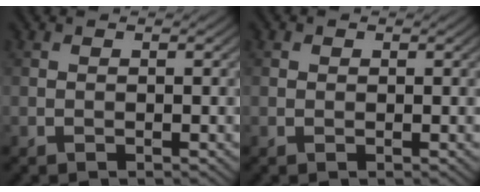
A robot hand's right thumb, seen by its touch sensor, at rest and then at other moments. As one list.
[{"total": 0.5, "force": [0.1, 0.5, 0.1], "torque": [-0.003, -0.003, 0.001]}]